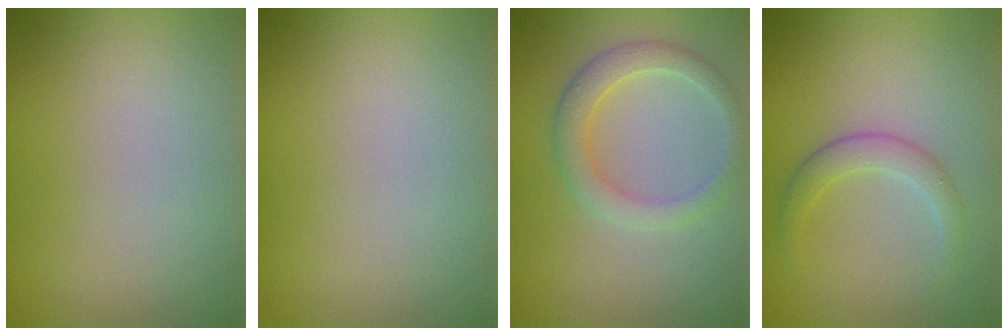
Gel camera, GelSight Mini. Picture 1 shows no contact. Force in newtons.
{"total": 0.0}
{"total": 2.8, "press": 2.8, "slide": 0.3}
{"total": 1.9, "press": 1.9, "slide": 0.1}